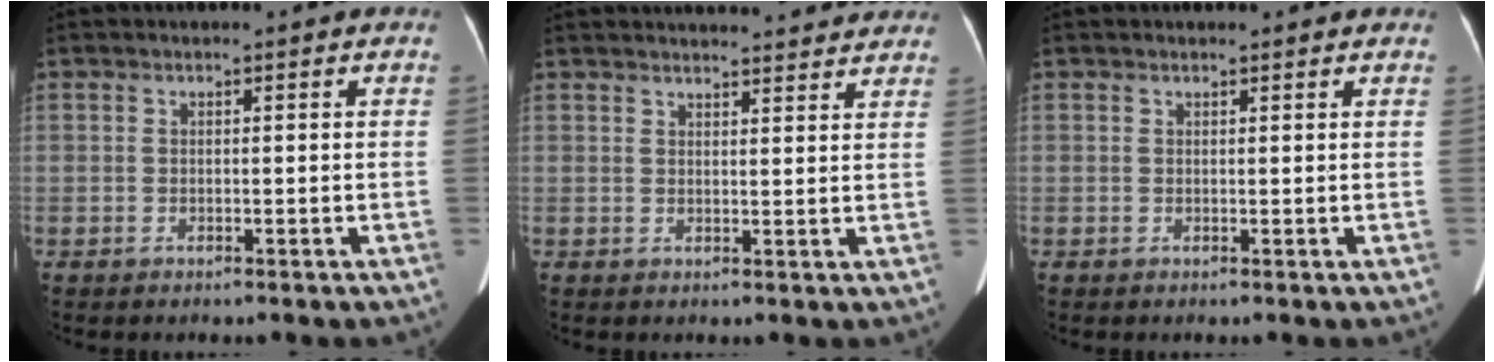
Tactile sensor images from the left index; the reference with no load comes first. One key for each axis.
{"total": 15.9, "fx": 15.1, "fy": 2.7, "fz": 4.1, "tx": -0.037, "ty": 0.010, "tz": 0.178}
{"total": 2.3, "fx": 2.1, "fy": 0.5, "fz": 0.8, "tx": -0.009, "ty": 0.002, "tz": 0.021}